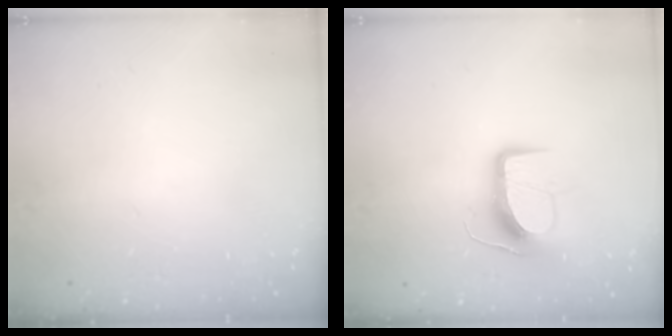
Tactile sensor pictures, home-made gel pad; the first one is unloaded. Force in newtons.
{"total": 12.7, "press": 12.7, "slide": 0.5}